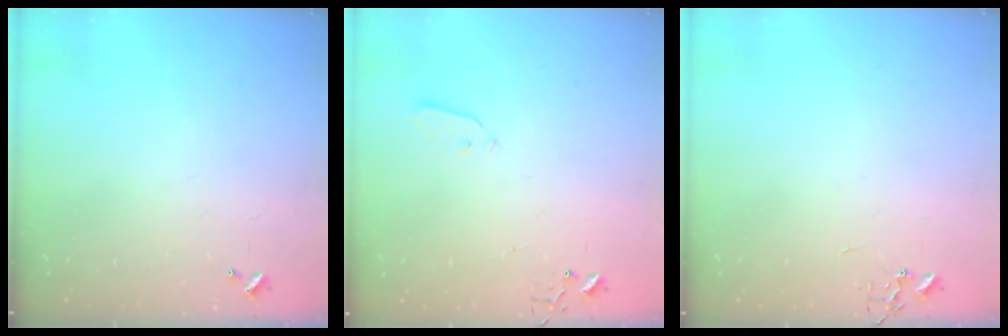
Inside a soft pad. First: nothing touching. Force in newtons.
{"total": 3.0, "press": 3.0, "slide": 0.3}
{"total": 0.0}